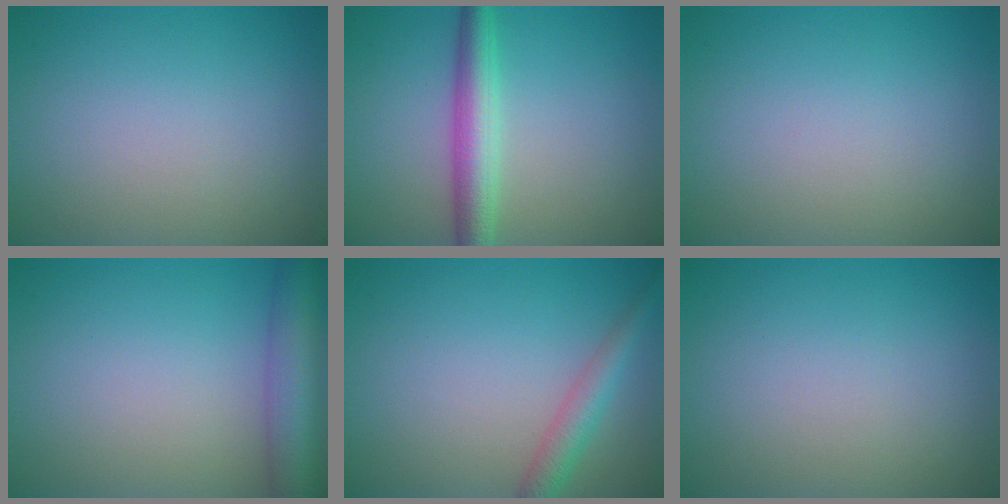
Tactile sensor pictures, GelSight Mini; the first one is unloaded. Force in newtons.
{"total": 4.4, "press": 4.4, "slide": 0.0}
{"total": 0.0}
{"total": 6.3, "press": 6.3, "slide": 0.2}
{"total": 2.8, "press": 2.8, "slide": 0.1}
{"total": 0.0}